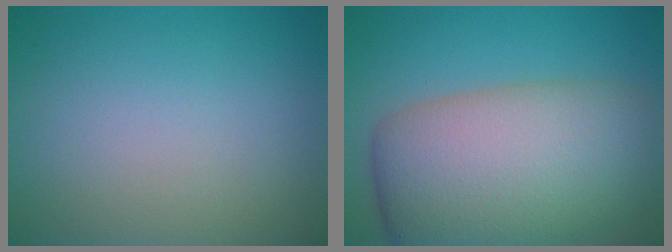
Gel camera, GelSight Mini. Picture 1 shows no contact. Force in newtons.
{"total": 12.7, "press": 12.7, "slide": 0.6}